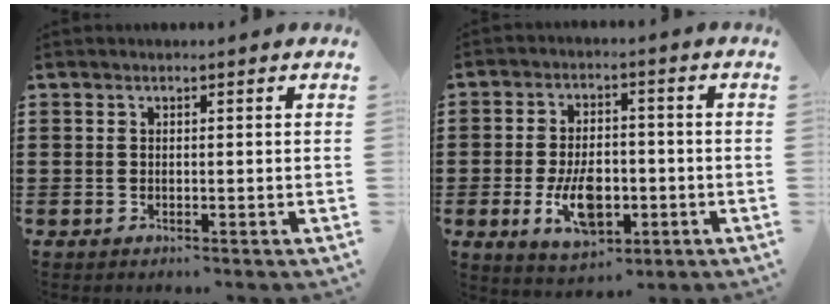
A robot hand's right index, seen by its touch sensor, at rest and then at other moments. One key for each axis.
{"total": 8.9, "fx": -2.6, "fy": 4.9, "fz": 6.9, "tx": -0.132, "ty": -0.005, "tz": -0.050}